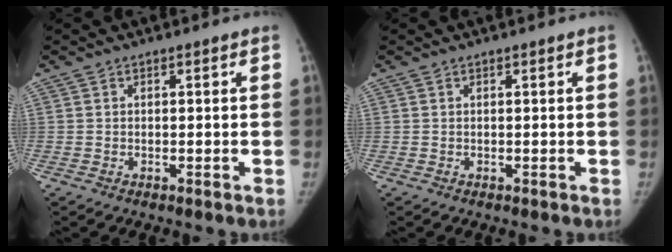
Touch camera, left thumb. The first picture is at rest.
{"total": 0.0}